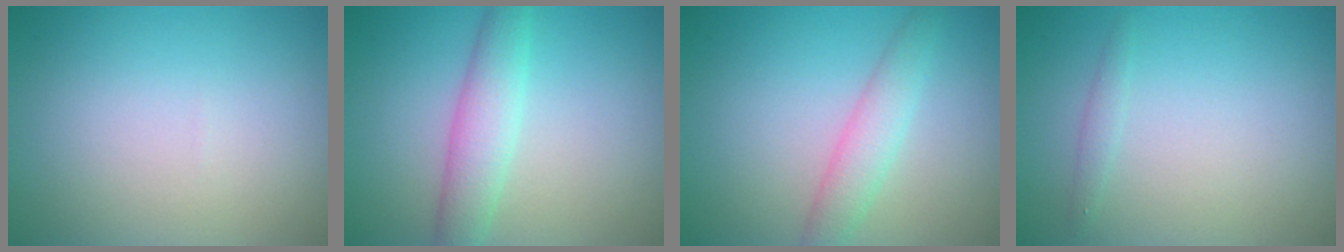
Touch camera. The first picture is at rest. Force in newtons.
{"total": 3.5, "press": 3.5, "slide": 0.1}
{"total": 2.7, "press": 2.7, "slide": 0.1}
{"total": 0.8, "press": 0.8, "slide": 0.1}